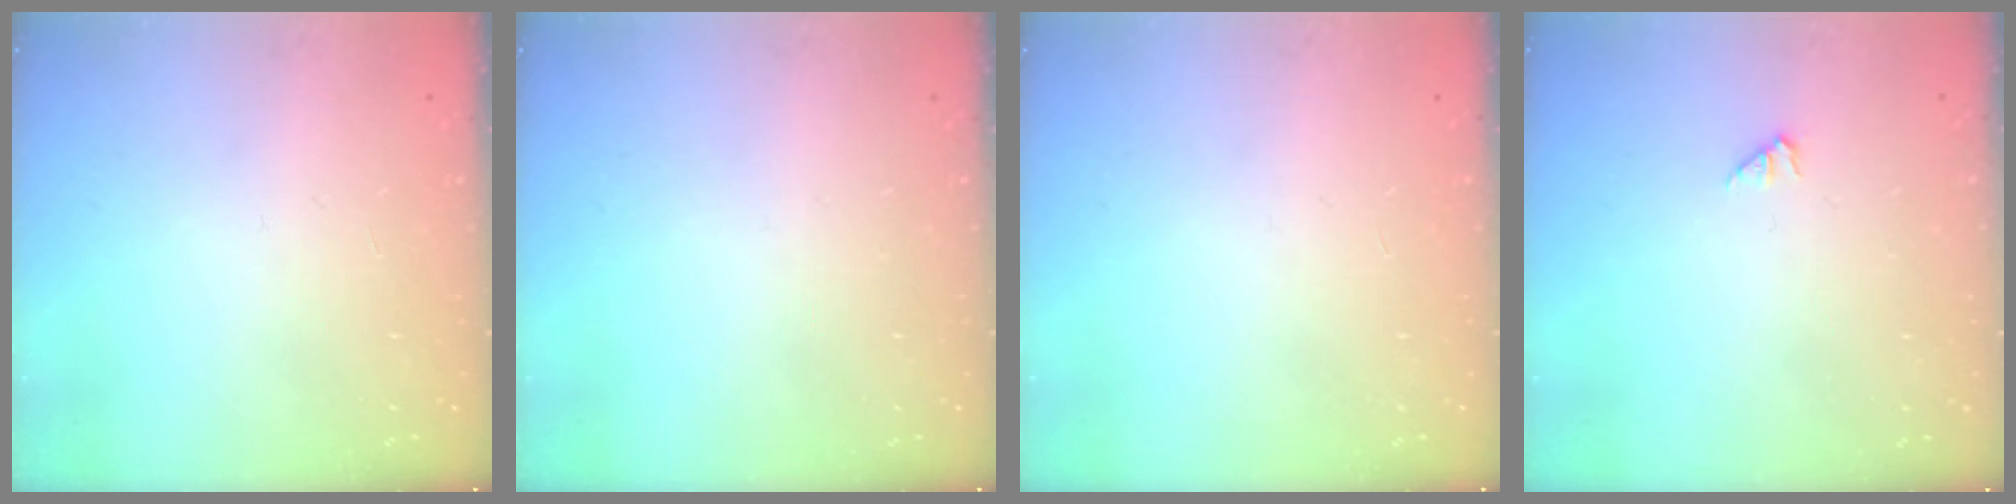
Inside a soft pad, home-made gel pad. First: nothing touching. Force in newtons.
{"total": 0.0}
{"total": 0.0}
{"total": 0.0}